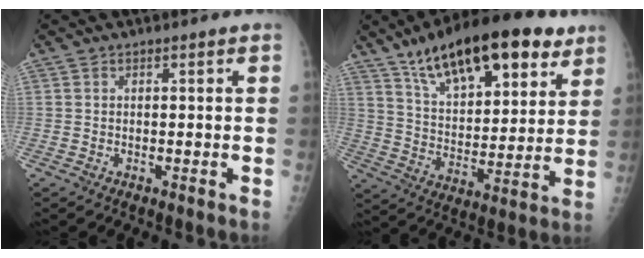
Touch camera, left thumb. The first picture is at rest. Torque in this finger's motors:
{"motor_torque": [0.43, 0.45, 1.47, -1.31, 0.16]}